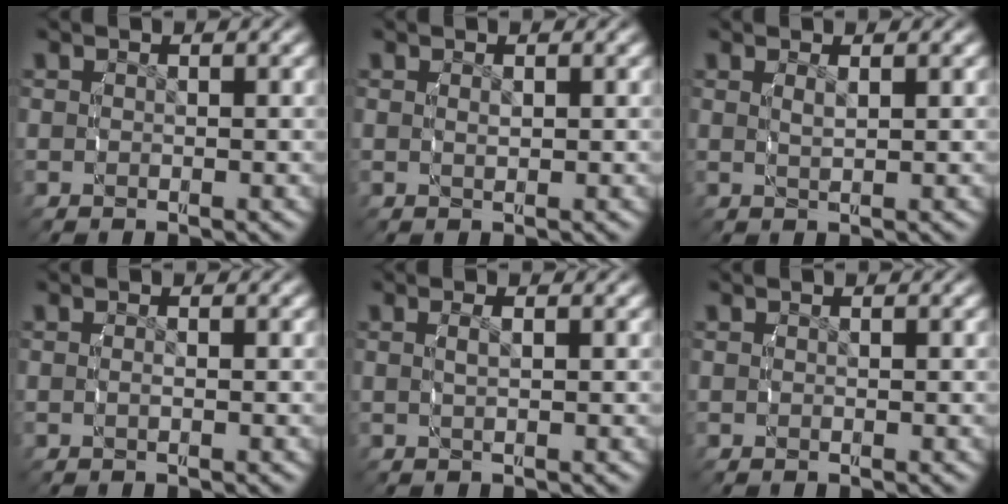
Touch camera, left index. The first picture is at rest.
{"total": 0.6, "force": [0.3, -0.3, 0.5], "torque": [-0.011, -0.005, 0.010]}
{"total": 1.3, "force": [0.7, -0.6, 0.9], "torque": [-0.015, -0.003, 0.019]}
{"total": 0.6, "force": [-0.3, 0.0, 0.5], "torque": [-0.012, -0.002, -0.005]}
{"total": 1.0, "force": [0.2, -0.3, 1.0], "torque": [-0.017, 0.002, 0.005]}
{"total": 0.0}